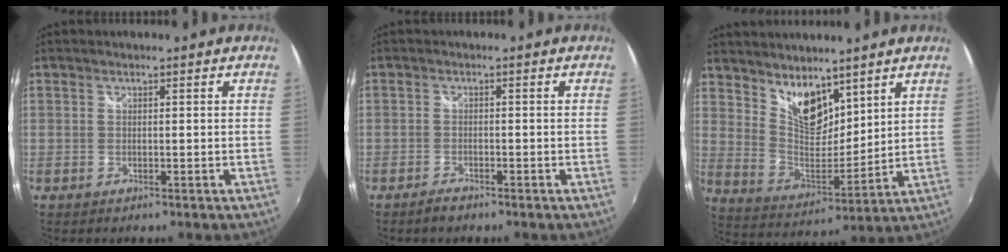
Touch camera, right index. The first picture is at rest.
{"total": 2.0, "force": [-1.7, 0.7, 1.0], "torque": [-0.026, -0.003, -0.034]}
{"total": 10.8, "force": [7.7, 5.2, 5.4], "torque": [-0.091, -0.003, 0.153]}